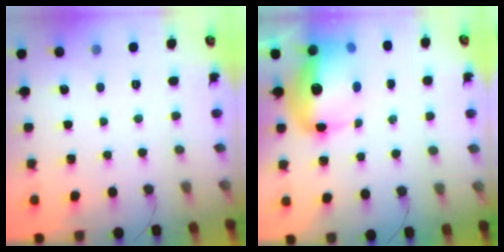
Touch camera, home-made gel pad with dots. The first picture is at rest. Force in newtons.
{"total": 15.4, "press": 15.0, "slide": 3.3}